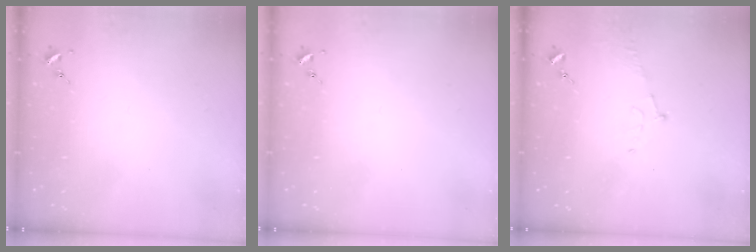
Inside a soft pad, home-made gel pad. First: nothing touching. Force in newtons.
{"total": 0.0}
{"total": 5.7, "press": 5.7, "slide": 0.6}